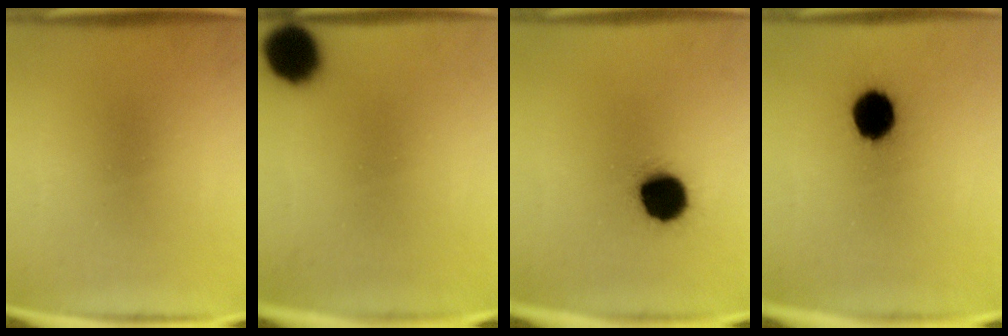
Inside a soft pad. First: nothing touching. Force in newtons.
{"total": 6.1}
{"total": 12.6}
{"total": 10.5}